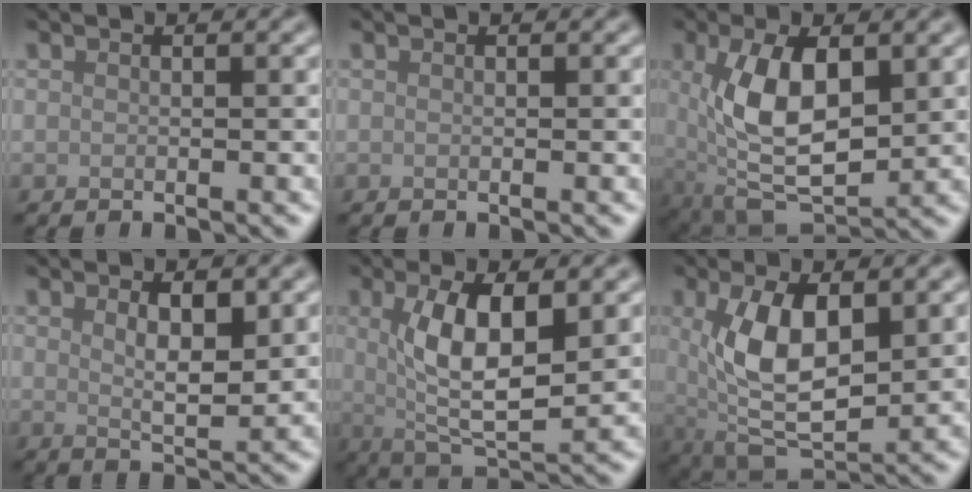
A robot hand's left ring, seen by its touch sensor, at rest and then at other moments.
{"total": 0.0}
{"total": 8.6, "force": [0.8, 4.2, 7.4], "torque": [-0.150, 0.000, 0.016]}
{"total": 3.1, "force": [1.1, 1.0, 2.7], "torque": [-0.046, -0.007, 0.021]}
{"total": 7.2, "force": [1.1, 2.5, 6.6], "torque": [-0.124, -0.009, 0.022]}
{"total": 8.0, "force": [1.1, 3.7, 6.9], "torque": [-0.139, -0.003, 0.022]}